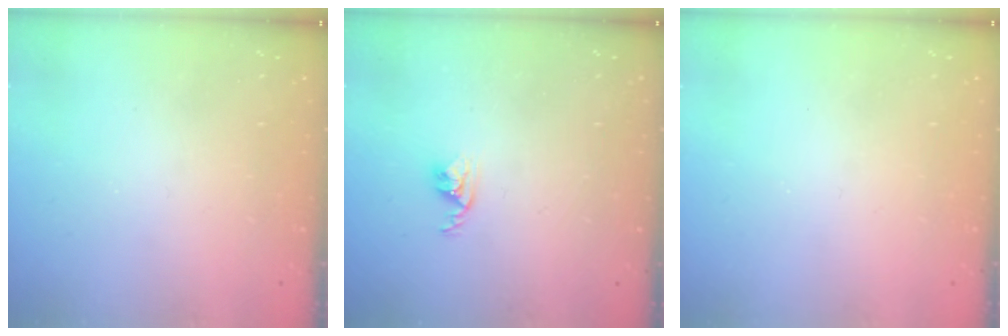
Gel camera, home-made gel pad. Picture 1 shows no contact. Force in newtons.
{"total": 2.9, "press": 2.9, "slide": 0.4}
{"total": 0.0}